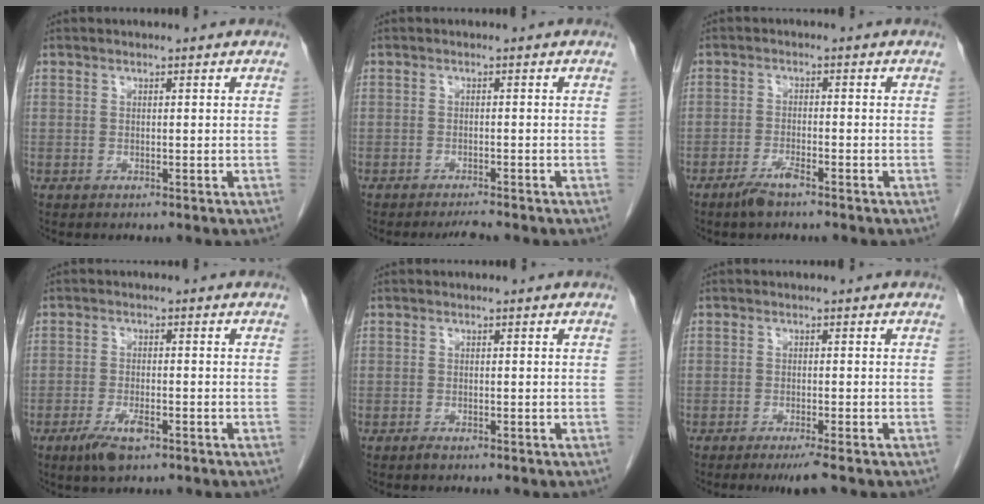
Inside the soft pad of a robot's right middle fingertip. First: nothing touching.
{"total": 2.1, "force": [-2.0, -0.1, 0.8], "torque": [-0.016, -0.006, -0.030]}
{"total": 3.2, "force": [-2.4, 0.4, 2.0], "torque": [-0.043, -0.002, -0.046]}
{"total": 4.4, "force": [-2.6, 1.2, 3.3], "torque": [-0.069, -0.005, -0.042]}
{"total": 0.8, "force": [-0.7, 0.2, 0.4], "torque": [-0.011, -0.001, -0.010]}
{"total": 3.5, "force": [-2.6, -0.2, 2.3], "torque": [-0.032, -0.008, -0.042]}